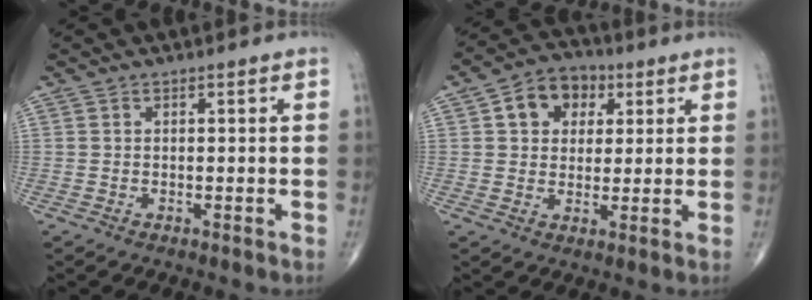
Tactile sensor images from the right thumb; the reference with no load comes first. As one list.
[{"total": 9.1, "force": [3.1, 7.1, 4.9], "torque": [-0.042, 0.002, 0.042]}]